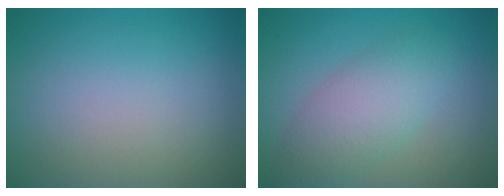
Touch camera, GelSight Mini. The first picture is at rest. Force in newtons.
{"total": 4.5, "press": 4.5, "slide": 0.4}